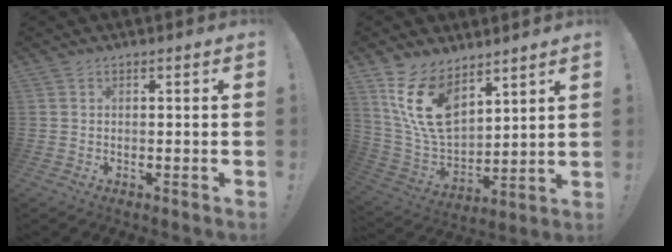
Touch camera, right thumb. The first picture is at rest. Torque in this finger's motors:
{"motor_torque": [1.04, 3.61, 0.71, -0.19, 0.15]}